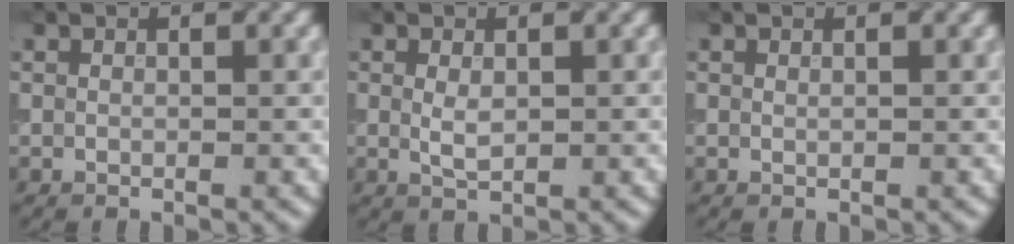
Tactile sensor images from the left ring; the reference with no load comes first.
{"total": 1.6, "force": [0.2, 0.8, 1.4], "torque": [-0.030, -0.002, 0.007]}
{"total": 0.0}